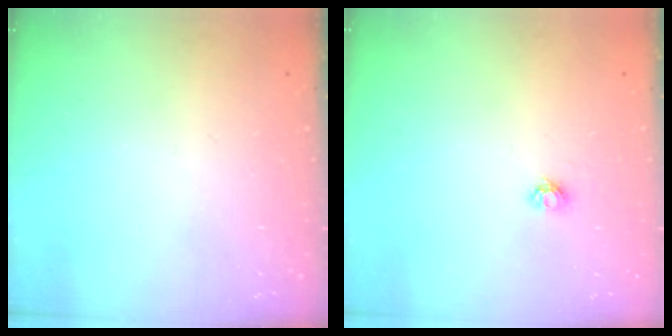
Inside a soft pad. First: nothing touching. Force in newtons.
{"total": 3.8, "press": 3.8, "slide": 0.5}